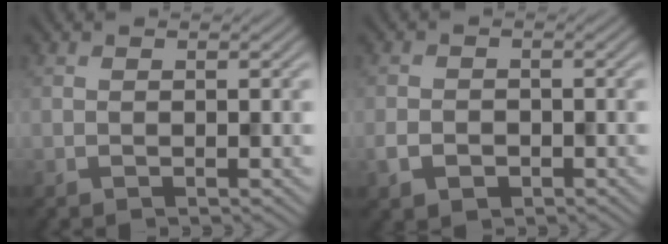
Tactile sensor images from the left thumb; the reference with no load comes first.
{"total": 2.6, "force": [-1.2, 2.0, 1.2], "torque": [-0.028, -0.006, -0.027]}